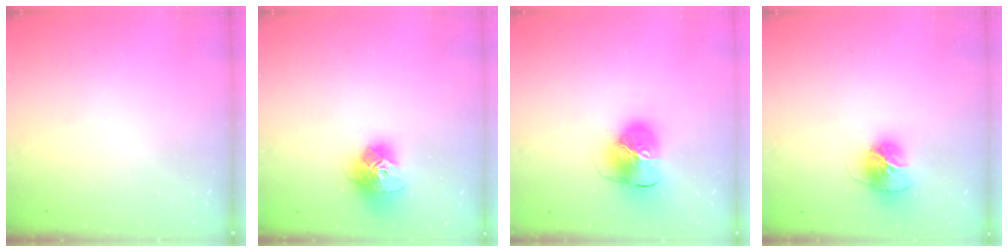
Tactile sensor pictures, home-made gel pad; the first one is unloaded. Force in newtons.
{"total": 14.4, "press": 14.3, "slide": 1.3}
{"total": 11.2, "press": 11.1, "slide": 1.5}
{"total": 14.3, "press": 14.3, "slide": 1.5}